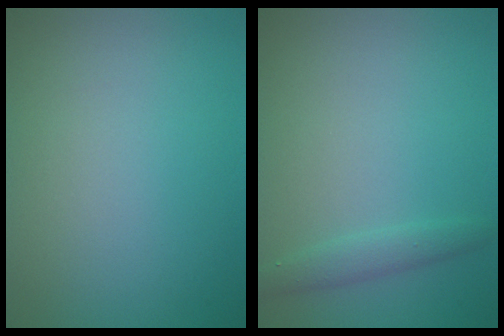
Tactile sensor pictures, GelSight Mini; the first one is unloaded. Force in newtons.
{"total": 1.4, "press": 1.4, "slide": 0.0}